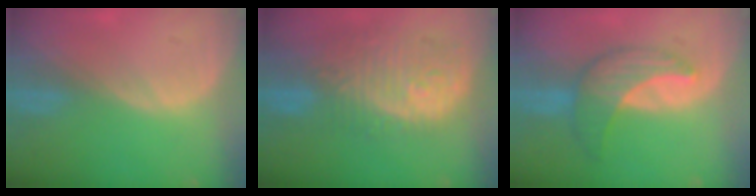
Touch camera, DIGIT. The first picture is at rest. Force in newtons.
{"total": 12.2, "press": 10.9, "slide": 5.6}
{"total": 7.1, "press": 6.8, "slide": 2.0}